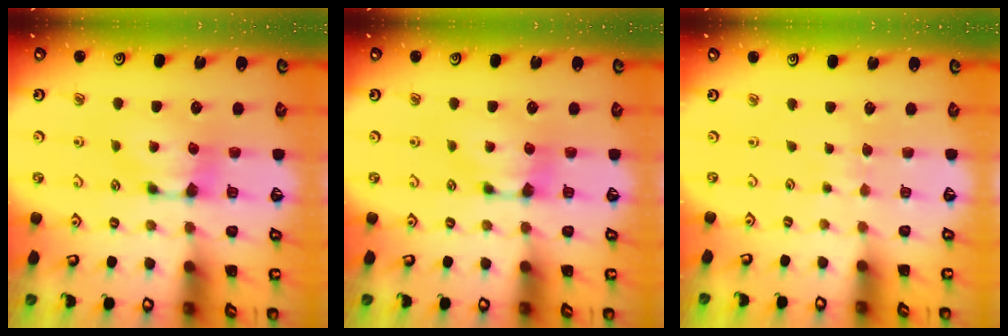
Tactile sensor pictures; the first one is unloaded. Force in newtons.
{"total": 0.0}
{"total": 3.6, "press": 3.6, "slide": 0.3}